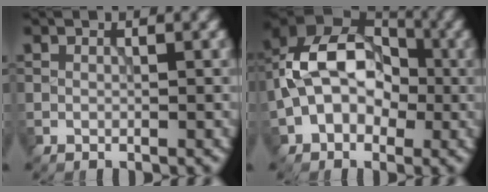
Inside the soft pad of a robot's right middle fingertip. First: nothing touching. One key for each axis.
{"total": 9.6, "fx": -0.3, "fy": 6.7, "fz": 6.9, "tx": -0.106, "ty": 0.031, "tz": -0.025}